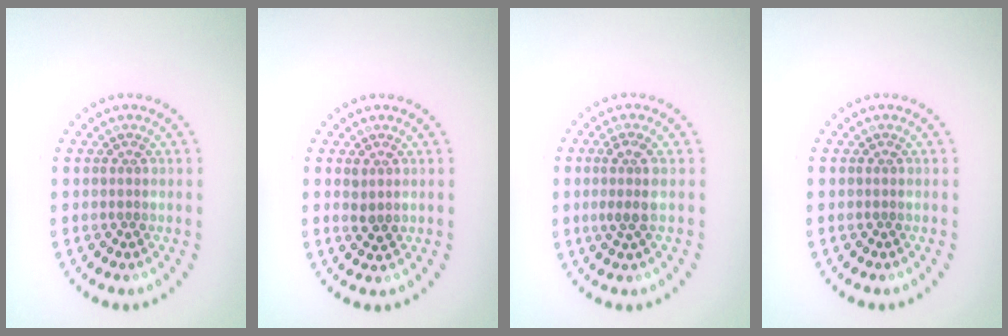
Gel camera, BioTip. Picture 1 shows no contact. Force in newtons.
{"total": 1.1, "press": 1.0, "slide": 0.3}
{"total": 2.0, "press": 1.6, "slide": 1.1}
{"total": 0.0}